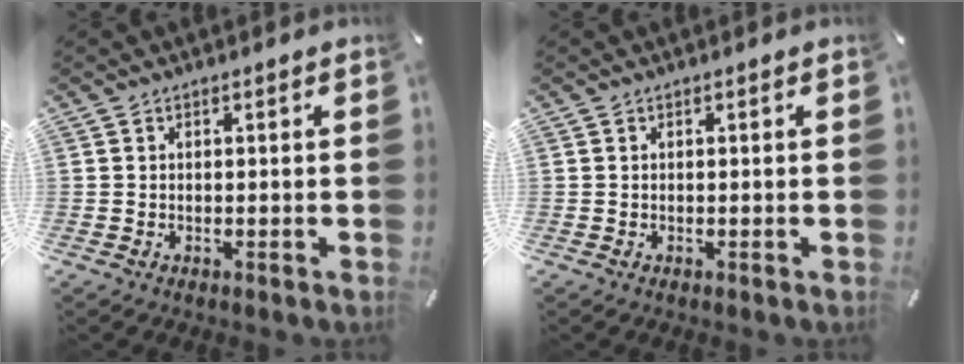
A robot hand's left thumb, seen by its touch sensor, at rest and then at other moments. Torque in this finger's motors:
{"motor_torque": [0.00, -0.01, 0.00, 0.00, 0.00]}